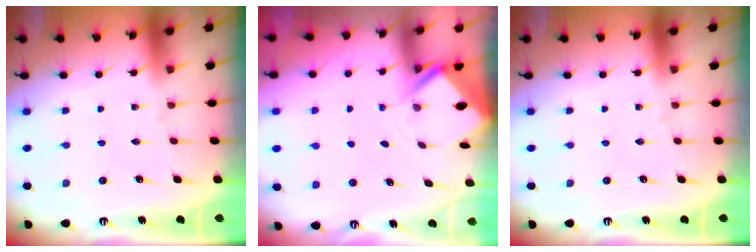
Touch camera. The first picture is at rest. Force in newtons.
{"total": 2.4, "press": 2.4, "slide": 0.1}
{"total": 0.0}